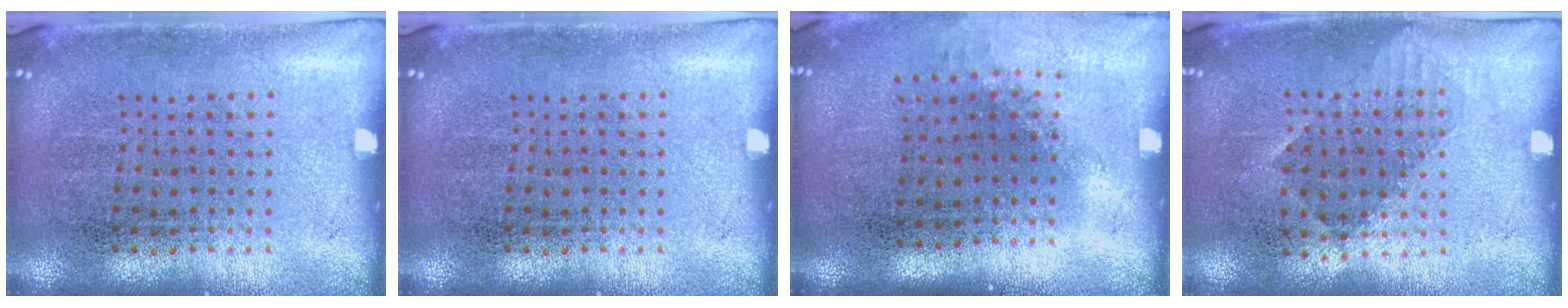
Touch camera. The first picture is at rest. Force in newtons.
{"total": 0.0}
{"total": 1.1, "press": 0.9, "slide": 0.7}
{"total": 0.9, "press": 0.7, "slide": 0.6}